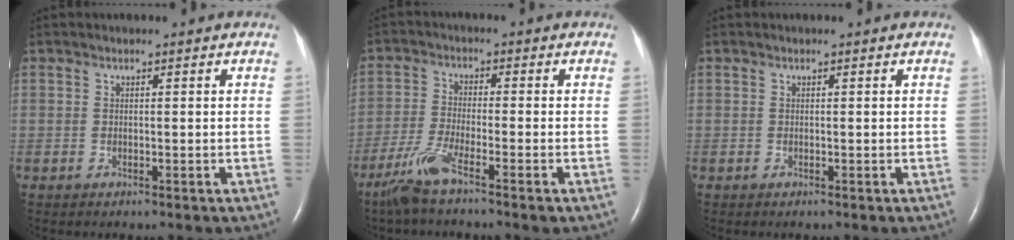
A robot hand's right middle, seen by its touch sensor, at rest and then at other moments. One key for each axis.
{"total": 6.2, "fx": -4.4, "fy": 0.1, "fz": 4.4, "tx": -0.101, "ty": -0.017, "tz": -0.091}
{"total": 0.0}